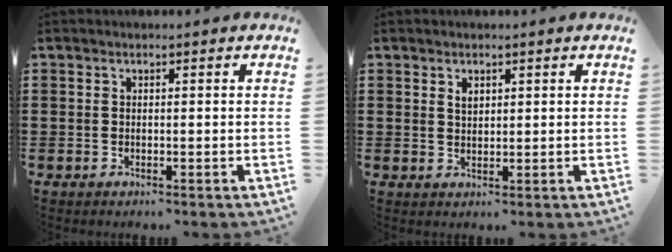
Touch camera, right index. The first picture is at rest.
{"total": 1.5, "force": [0.9, 0.8, 0.8], "torque": [-0.019, 0.004, 0.016]}